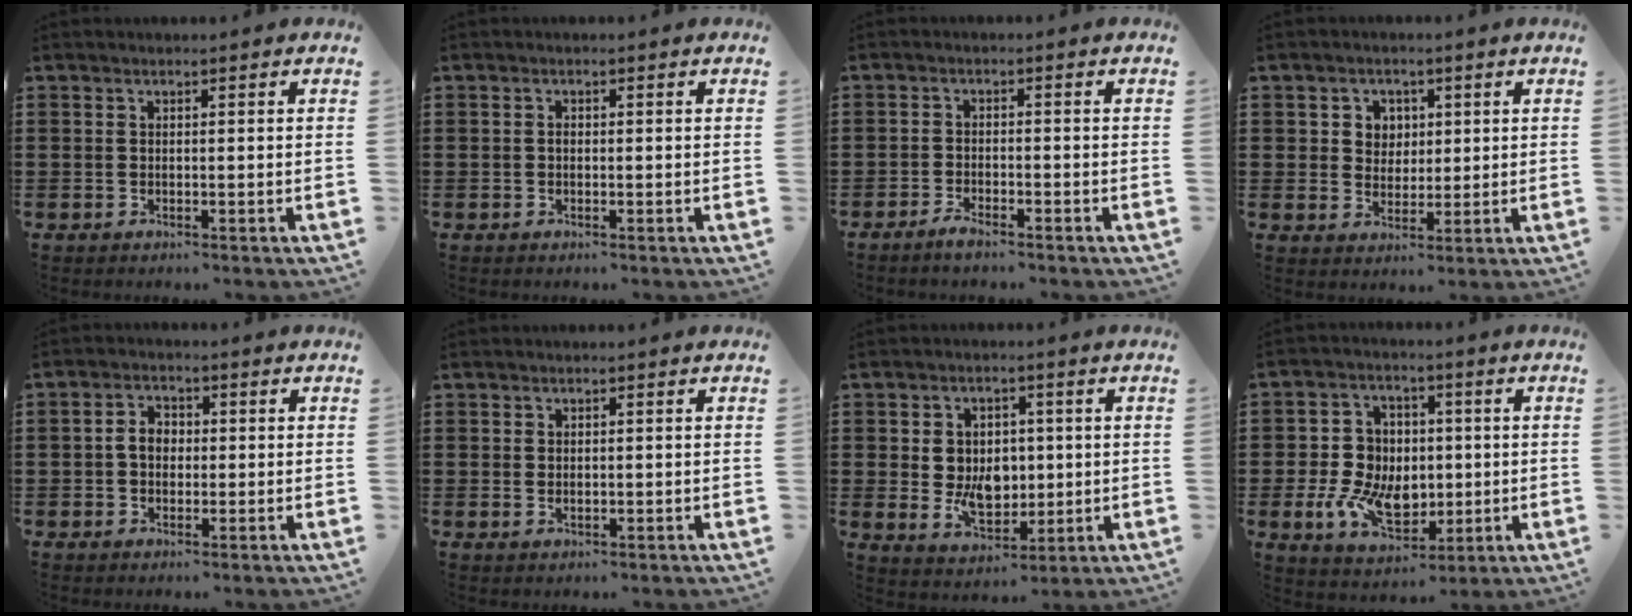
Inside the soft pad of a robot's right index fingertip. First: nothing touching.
{"total": 0.6, "force": [-0.1, 0.4, 0.5], "torque": [-0.012, -0.002, -0.002]}
{"total": 1.8, "force": [-1.7, 0.1, 0.6], "torque": [-0.015, 0.000, -0.032]}
{"total": 3.7, "force": [1.1, 3.5, 0.7], "torque": [-0.030, 0.013, 0.018]}
{"total": 3.3, "force": [-0.1, 2.4, 2.3], "torque": [-0.049, 0.009, -0.004]}
{"total": 0.8, "force": [0.2, 0.5, 0.5], "torque": [-0.011, 0.005, 0.004]}
{"total": 6.3, "force": [0.5, 4.9, 3.9], "torque": [-0.062, 0.004, 0.006]}
{"total": 9.7, "force": [-1.2, 7.6, 5.9], "torque": [-0.152, 0.016, -0.022]}